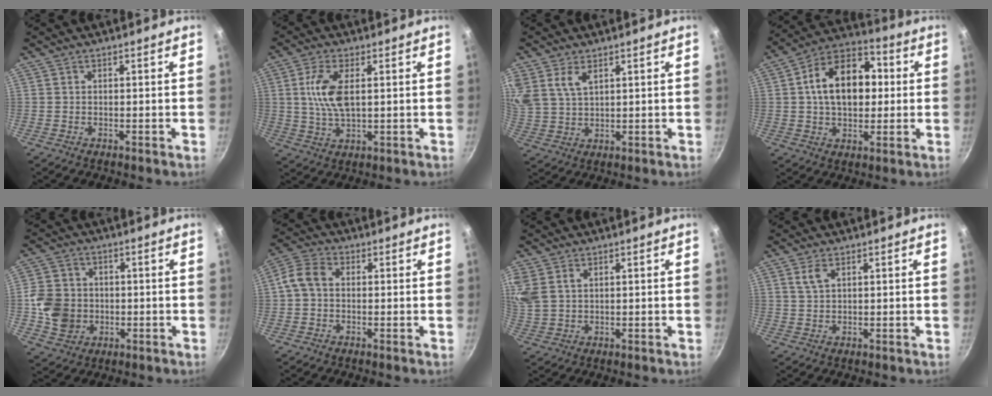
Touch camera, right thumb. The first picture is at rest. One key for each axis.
{"total": 8.3, "fx": 1.5, "fy": 3.7, "fz": 7.2, "tx": -0.155, "ty": -0.005, "tz": 0.031}
{"total": 8.4, "fx": 3.9, "fy": 5.0, "fz": 5.5, "tx": -0.122, "ty": -0.003, "tz": 0.089}
{"total": 16.4, "fx": 2.0, "fy": 10.5, "fz": 12.4, "tx": -0.173, "ty": 0.023, "tz": 0.023}
{"total": 9.5, "fx": -1.1, "fy": 8.3, "fz": 4.5, "tx": -0.061, "ty": 0.007, "tz": -0.018}
{"total": 5.8, "fx": 0.2, "fy": 4.2, "fz": 4.0, "tx": -0.080, "ty": 0.018, "tz": -0.006}
{"total": 7.7, "fx": 2.3, "fy": 5.4, "fz": 5.0, "tx": -0.141, "ty": 0.009, "tz": 0.057}
{"total": 2.5, "fx": 1.3, "fy": 1.2, "fz": 1.7, "tx": -0.037, "ty": 0.002, "tz": 0.033}